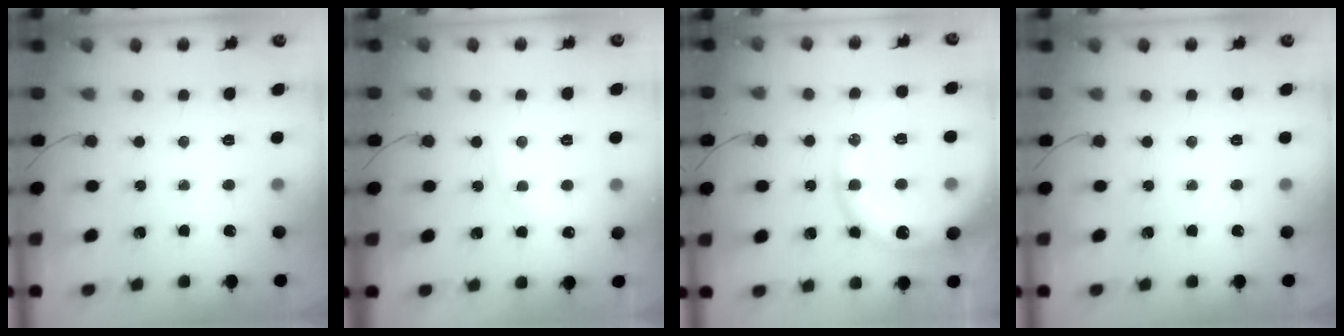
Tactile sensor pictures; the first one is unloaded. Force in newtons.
{"total": 7.1, "press": 7.0, "slide": 1.4}
{"total": 18.2, "press": 17.9, "slide": 3.2}
{"total": 0.0}